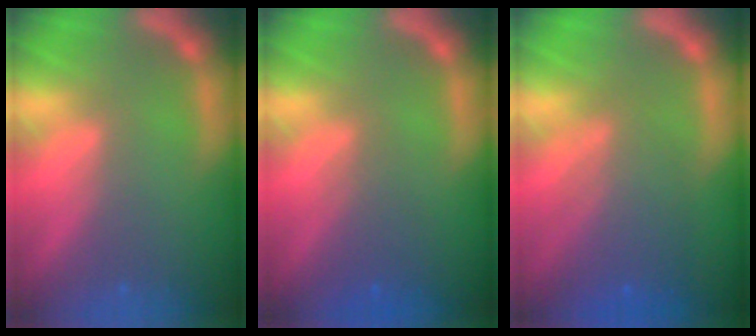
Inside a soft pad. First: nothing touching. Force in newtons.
{"total": 2.5}
{"total": 5.5}